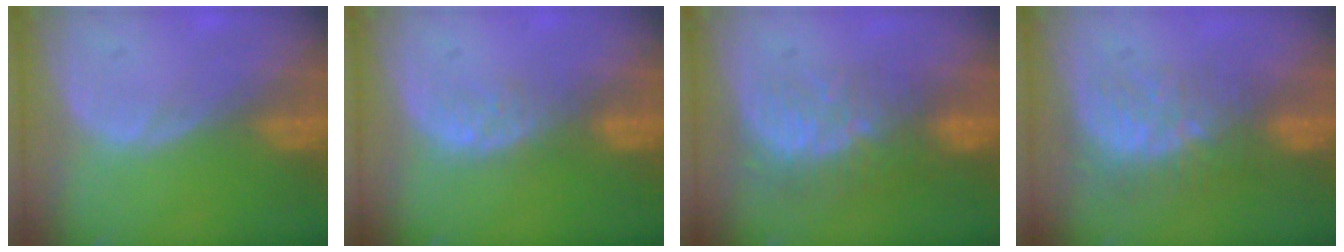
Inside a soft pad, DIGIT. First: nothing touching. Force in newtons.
{"total": 2.8, "press": 2.8, "slide": 0.3}
{"total": 8.3, "press": 7.4, "slide": 3.7}
{"total": 8.4, "press": 7.2, "slide": 4.2}